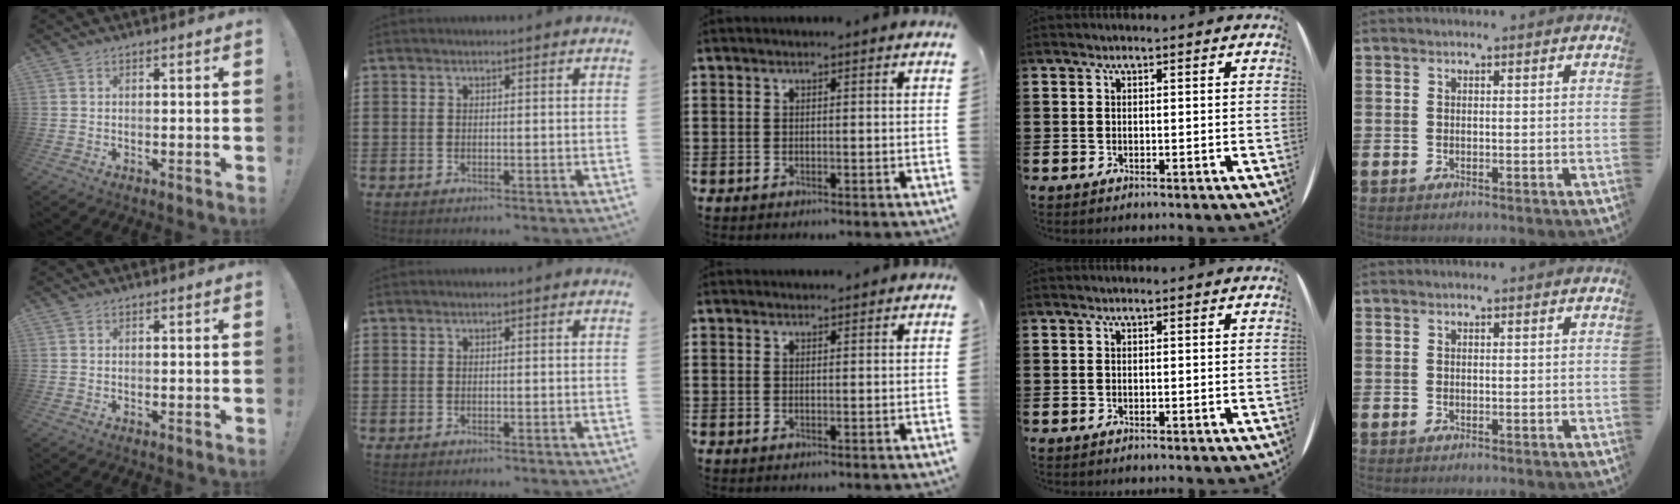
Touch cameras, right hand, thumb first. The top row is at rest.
{"middle": {"total": 0.8, "force": [0.8, 0.2, 0.0], "torque": [0.006, -0.003, 0.014]}}